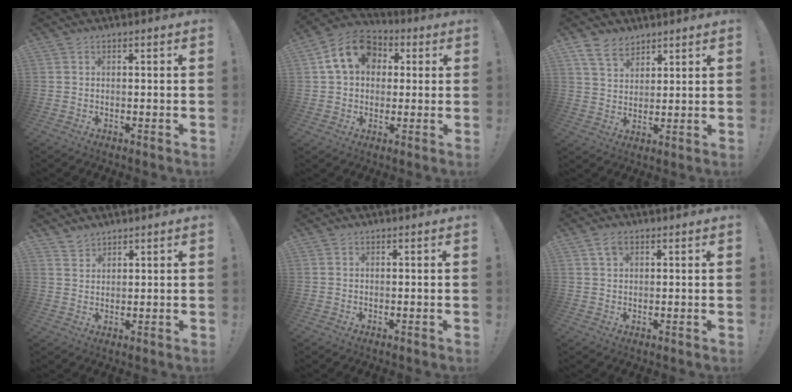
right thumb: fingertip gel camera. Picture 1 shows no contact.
{"total": 14.1, "force": [4.2, 10.7, 8.1], "torque": [-0.119, 0.002, 0.086]}
{"total": 7.8, "force": [5.8, 4.6, 2.4], "torque": [-0.052, -0.028, 0.115]}
{"total": 2.9, "force": [2.7, 1.0, 0.1], "torque": [0.001, -0.022, 0.052]}
{"total": 0.0}
{"total": 3.2, "force": [1.8, 1.8, 2.1], "torque": [-0.034, -0.001, 0.031]}